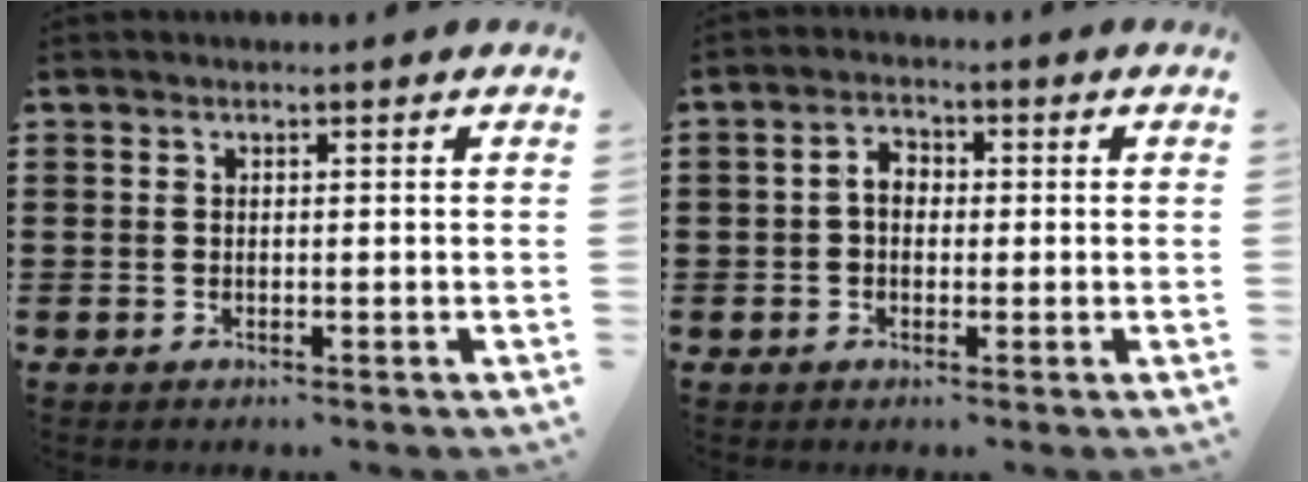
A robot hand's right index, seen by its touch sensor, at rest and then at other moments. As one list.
[{"total": 2.9, "force": [-0.3, 2.0, 2.1], "torque": [-0.043, 0.008, -0.007]}]